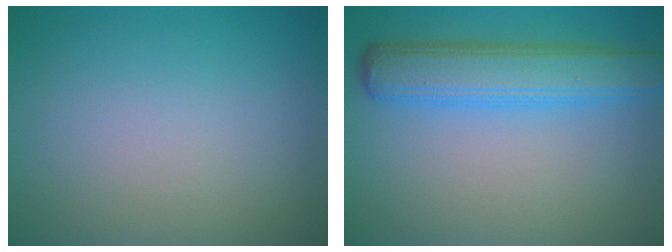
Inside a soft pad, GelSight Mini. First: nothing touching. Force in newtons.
{"total": 5.5, "press": 5.5, "slide": 0.1}